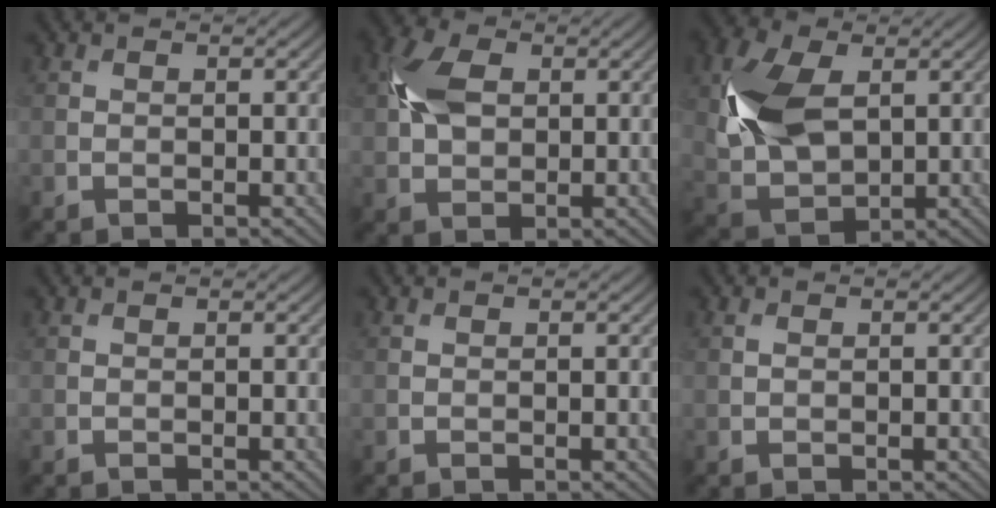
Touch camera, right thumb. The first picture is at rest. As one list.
[{"total": 6.4, "force": [1.4, 4.4, 4.4], "torque": [-0.111, 0.012, 0.021]}, {"total": 10.8, "force": [2.3, 6.9, 8.1], "torque": [-0.210, 0.006, 0.044]}, {"total": 0.0}, {"total": 0.0}, {"total": 0.6, "force": [0.2, 0.3, 0.4], "torque": [-0.011, 0.001, 0.002]}]